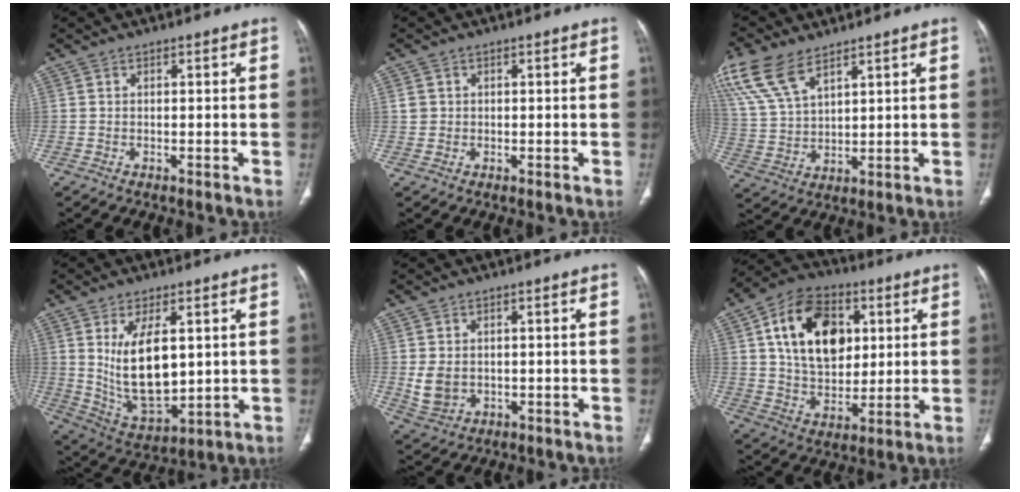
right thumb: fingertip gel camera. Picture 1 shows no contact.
{"total": 1.9, "force": [0.3, 1.8, 0.6], "torque": [-0.001, 0.001, 0.008]}
{"total": 13.8, "force": [8.8, 6.8, 8.2], "torque": [-0.175, -0.015, 0.182]}
{"total": 14.1, "force": [2.6, 7.1, 11.9], "torque": [-0.193, -0.023, 0.068]}
{"total": 4.8, "force": [0.1, 3.8, 2.9], "torque": [-0.049, -0.005, 0.016]}
{"total": 18.4, "force": [5.1, 12.4, 12.6], "torque": [-0.176, -0.005, 0.090]}